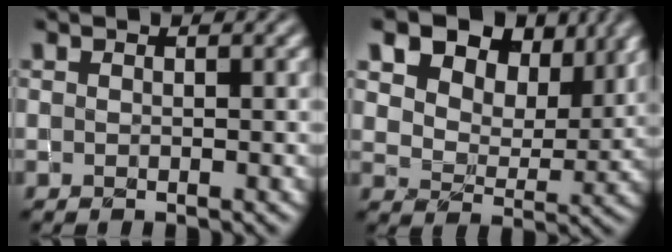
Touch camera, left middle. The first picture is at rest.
{"total": 11.9, "force": [7.4, 6.9, 6.3], "torque": [-0.116, 0.008, 0.120]}